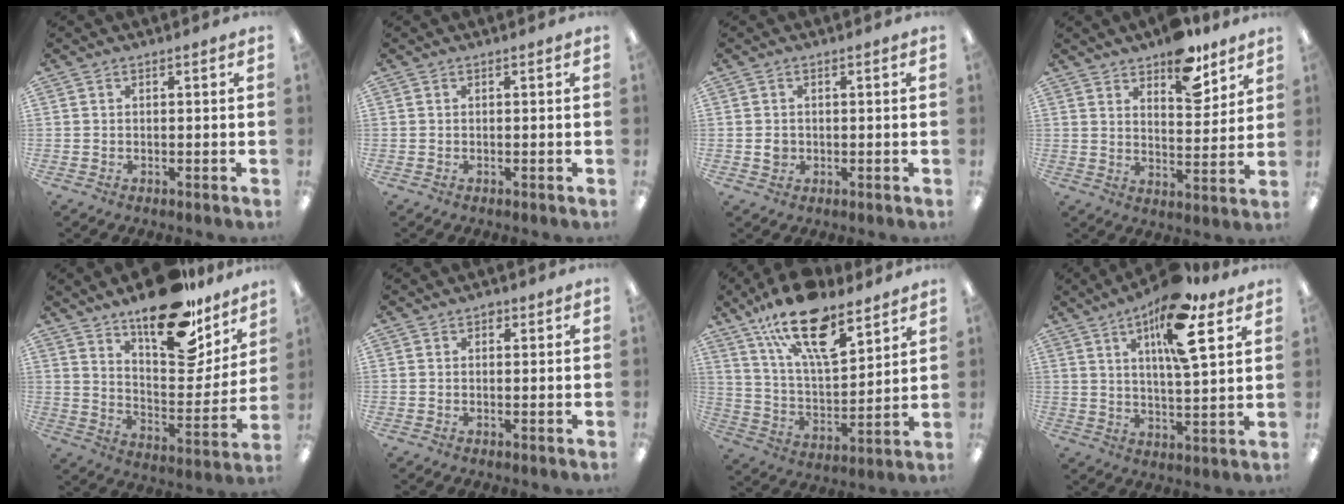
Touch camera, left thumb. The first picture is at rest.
{"total": 0.0}
{"total": 2.2, "force": [-0.1, 1.9, 1.0], "torque": [-0.011, 0.001, -0.005]}
{"total": 11.6, "force": [8.6, 5.2, 5.8], "torque": [-0.060, -0.053, 0.148]}
{"total": 21.9, "force": [16.4, 8.6, 11.7], "torque": [-0.159, -0.114, 0.276]}
{"total": 1.3, "force": [0.6, 0.9, 0.6], "torque": [0.001, -0.004, 0.008]}
{"total": 20.7, "force": [13.3, 8.2, 13.5], "torque": [-0.226, -0.070, 0.230]}
{"total": 15.2, "force": [8.5, 4.3, 11.9], "torque": [-0.189, -0.032, 0.135]}